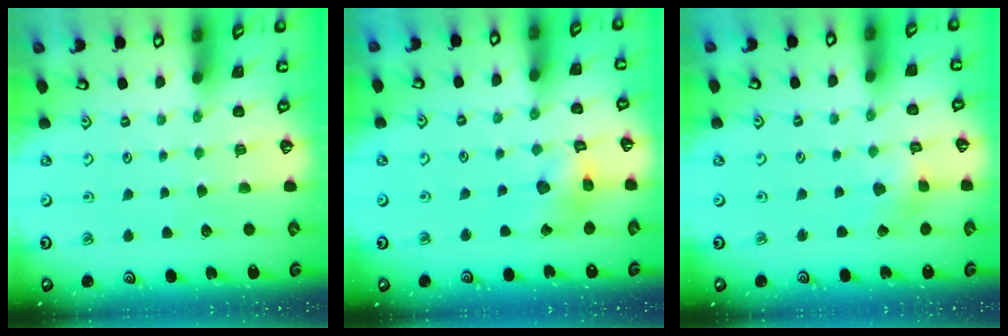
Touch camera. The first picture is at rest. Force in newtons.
{"total": 11.9, "press": 11.8, "slide": 1.6}
{"total": 2.2, "press": 2.2, "slide": 0.3}